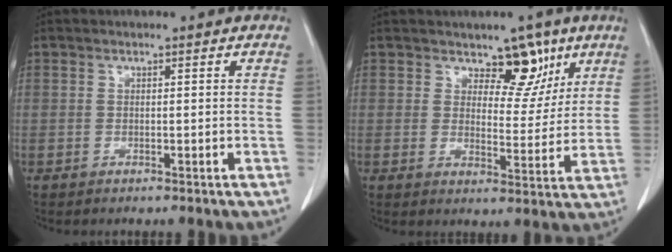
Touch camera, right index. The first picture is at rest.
{"total": 6.8, "force": [4.3, 3.6, 3.8], "torque": [-0.036, -0.006, 0.065]}